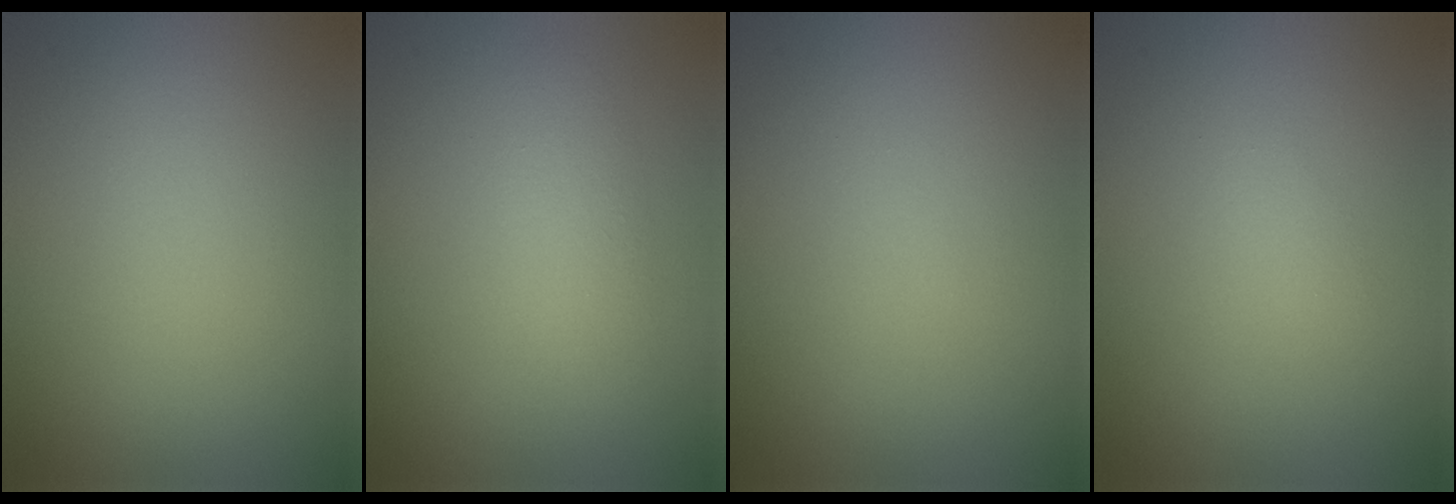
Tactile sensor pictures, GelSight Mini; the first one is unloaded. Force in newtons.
{"total": 2.2, "press": 2.2, "slide": 0.1}
{"total": 0.0}
{"total": 0.7, "press": 0.7, "slide": 0.0}